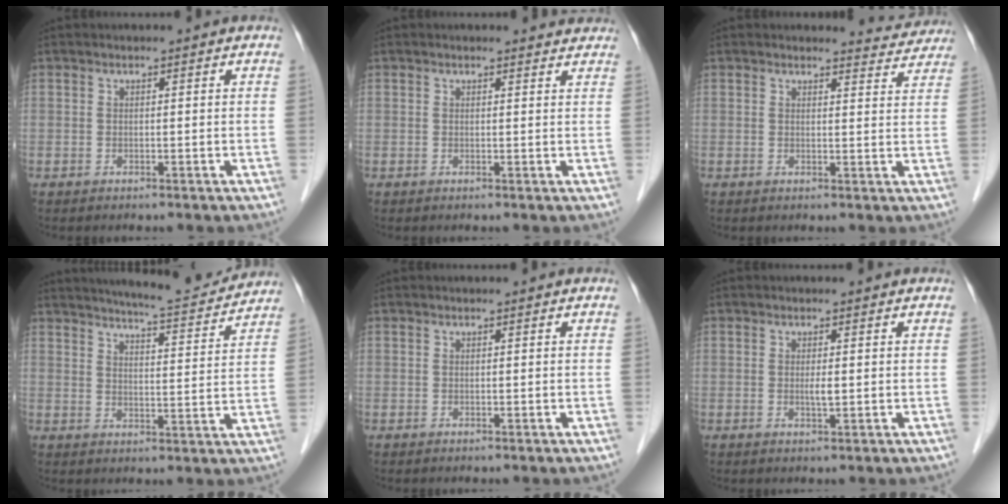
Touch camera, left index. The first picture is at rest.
{"total": 2.1, "force": [2.0, 0.5, 0.1], "torque": [-0.007, -0.004, 0.010]}
{"total": 4.2, "force": [4.1, 0.8, -0.6], "torque": [0.009, -0.018, 0.031]}
{"total": 12.5, "force": [11.9, 0.7, 4.0], "torque": [-0.060, -0.006, 0.155]}
{"total": 0.0}
{"total": 1.3, "force": [0.0, 0.1, 1.3], "torque": [-0.025, -0.002, 0.000]}